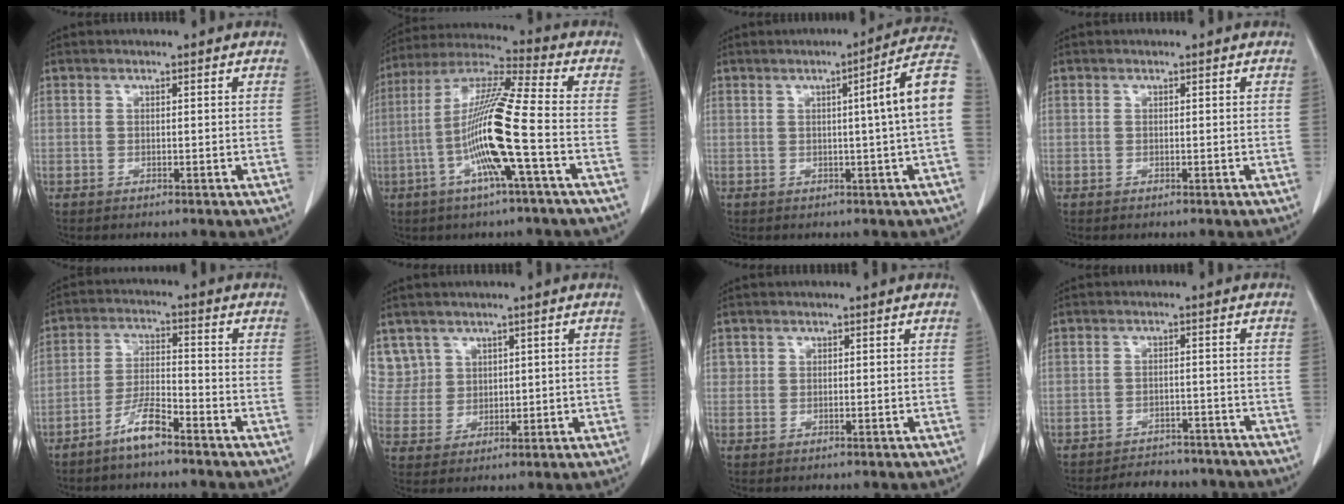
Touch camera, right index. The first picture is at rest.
{"total": 14.6, "force": [-3.7, -0.5, 14.1], "torque": [-0.280, 0.000, -0.083]}
{"total": 9.0, "force": [0.5, -1.3, 8.9], "torque": [-0.108, 0.015, 0.000]}
{"total": 0.0}
{"total": 5.7, "force": [-4.3, 0.7, 3.6], "torque": [-0.077, -0.003, -0.086]}
{"total": 6.5, "force": [3.6, 5.4, -0.3], "torque": [0.011, 0.013, 0.082]}
{"total": 1.1, "force": [0.4, 1.0, 0.2], "torque": [0.010, 0.000, 0.001]}
{"total": 10.6, "force": [-9.7, 3.8, 2.1], "torque": [-0.028, 0.008, -0.113]}